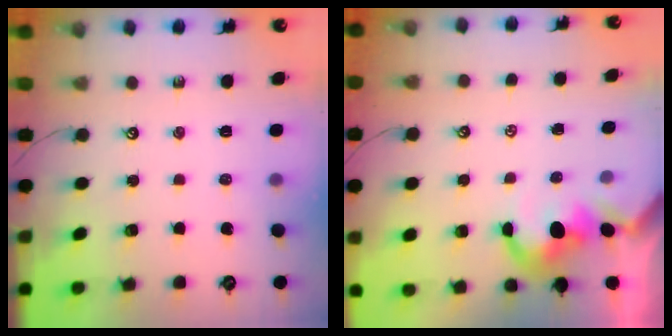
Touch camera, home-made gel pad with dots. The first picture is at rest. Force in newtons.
{"total": 1.2, "press": 0.9, "slide": 0.8}